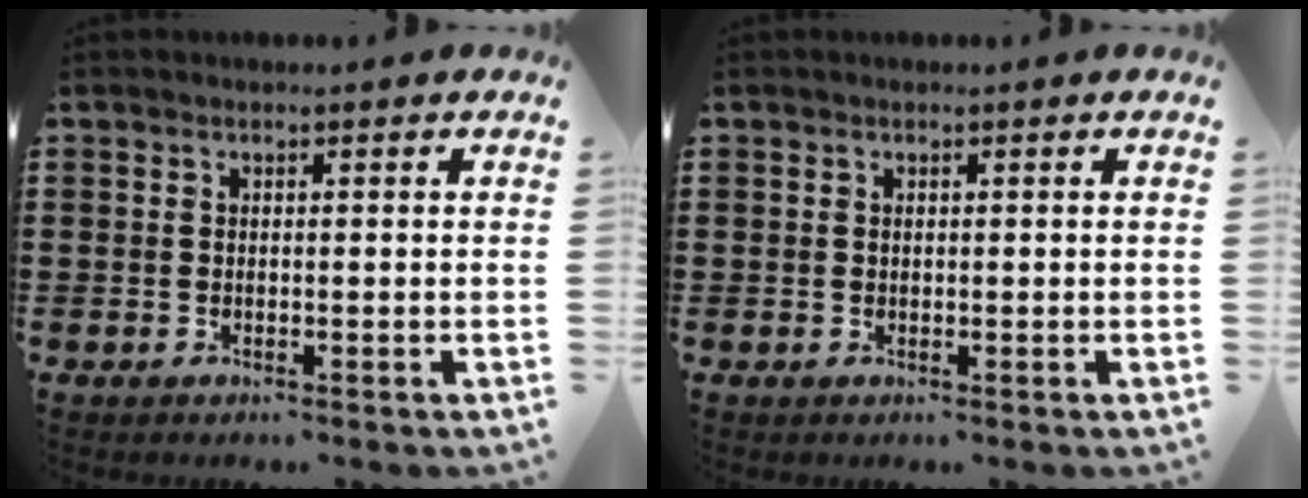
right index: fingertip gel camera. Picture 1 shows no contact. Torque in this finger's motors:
{"motor_torque": [-0.87, 1.03, 0.02, -0.01]}